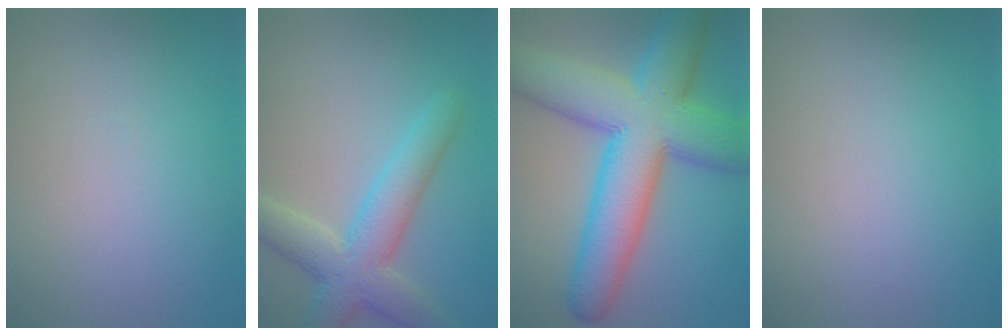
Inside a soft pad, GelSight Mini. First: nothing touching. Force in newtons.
{"total": 5.8, "press": 5.8, "slide": 0.3}
{"total": 12.8, "press": 12.8, "slide": 0.3}
{"total": 0.0}